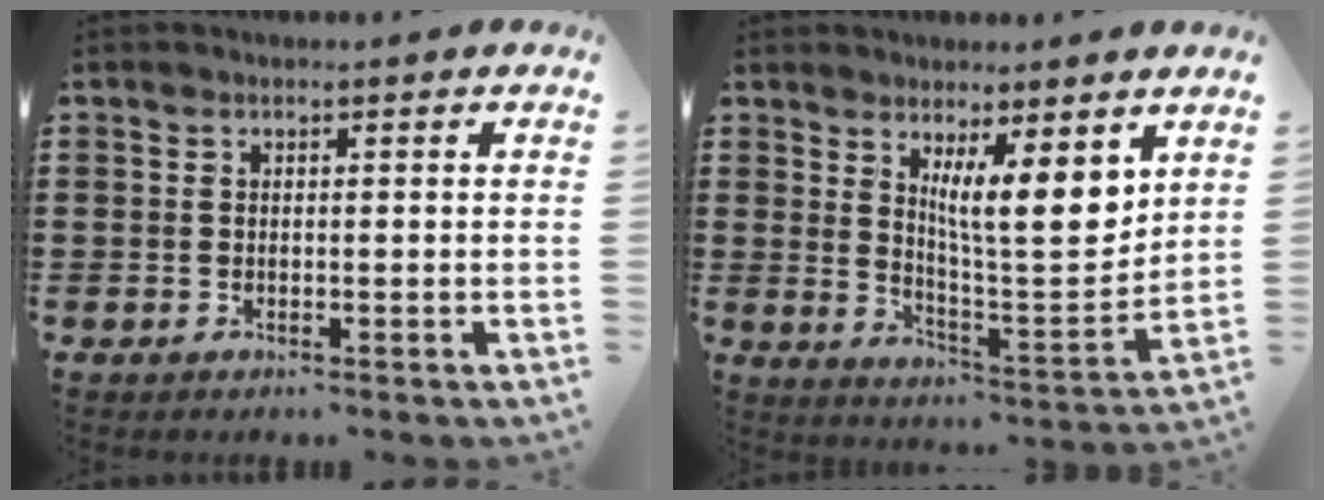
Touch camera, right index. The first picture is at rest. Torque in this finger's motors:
{"motor_torque": [1.46, 0.67, 0.67, 0.21]}